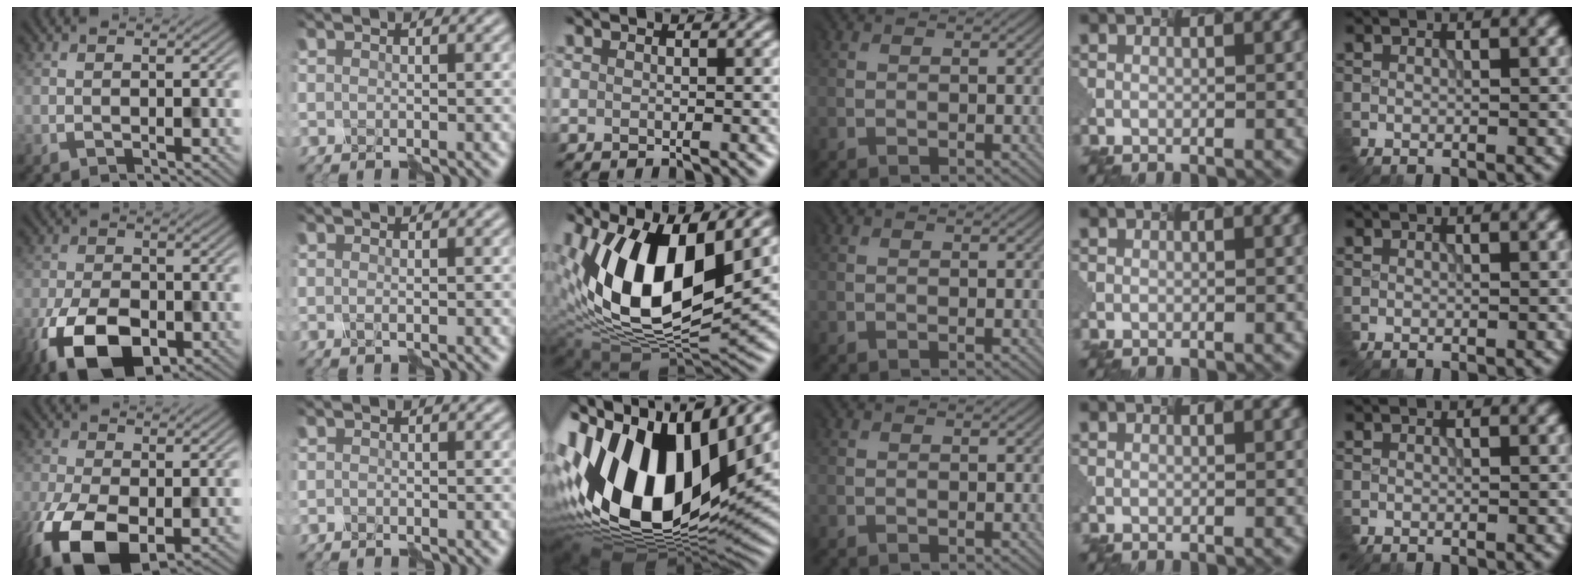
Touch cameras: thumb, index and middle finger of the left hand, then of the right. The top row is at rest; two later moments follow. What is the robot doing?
{"motion": "disassemble", "object": "velcro strap"}